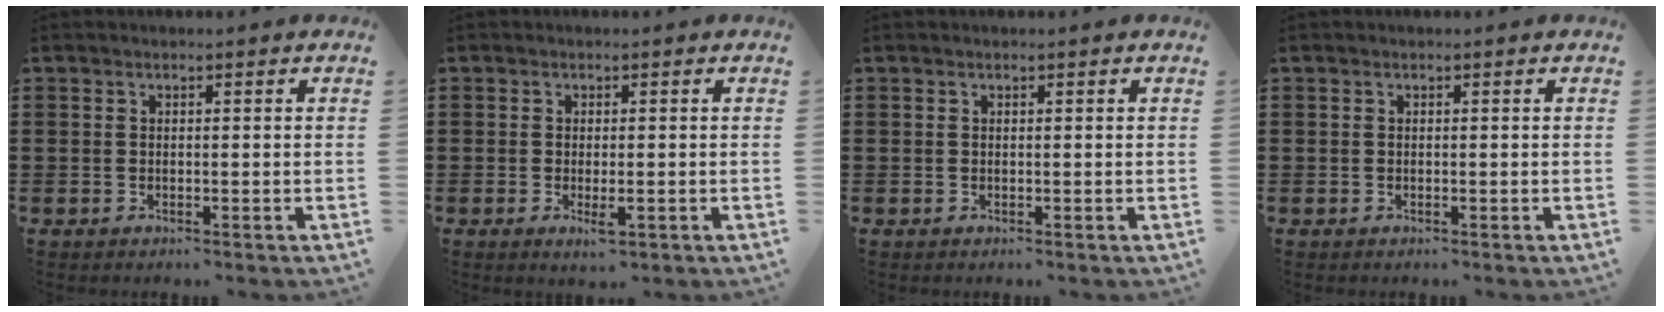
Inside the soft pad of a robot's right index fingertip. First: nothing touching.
{"total": 2.1, "force": [-0.8, 0.6, 1.8], "torque": [-0.038, -0.006, -0.015]}
{"total": 0.0}
{"total": 0.0}